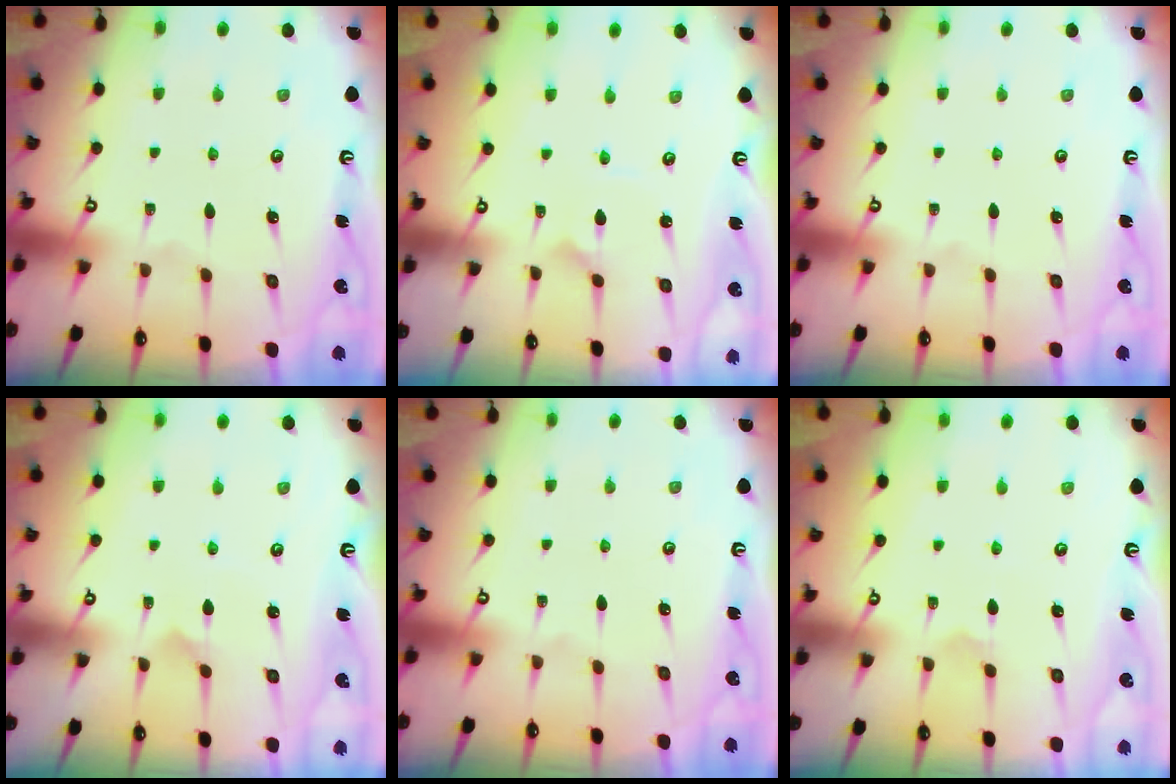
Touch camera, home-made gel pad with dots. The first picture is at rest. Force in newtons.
{"total": 1.8, "press": 1.8, "slide": 0.2}
{"total": 0.0}
{"total": 3.8, "press": 3.7, "slide": 0.4}
{"total": 0.0}
{"total": 2.7, "press": 2.6, "slide": 0.7}